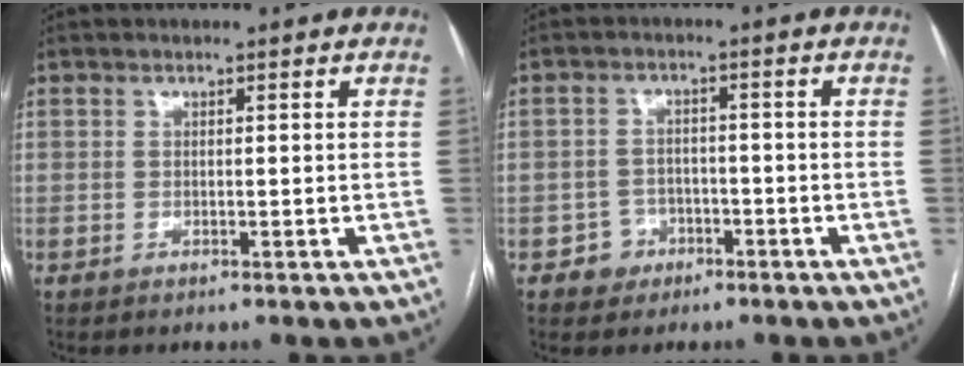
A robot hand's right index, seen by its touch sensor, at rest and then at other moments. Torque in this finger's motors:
{"motor_torque": [-0.15, 0.04, -0.63, -0.21]}